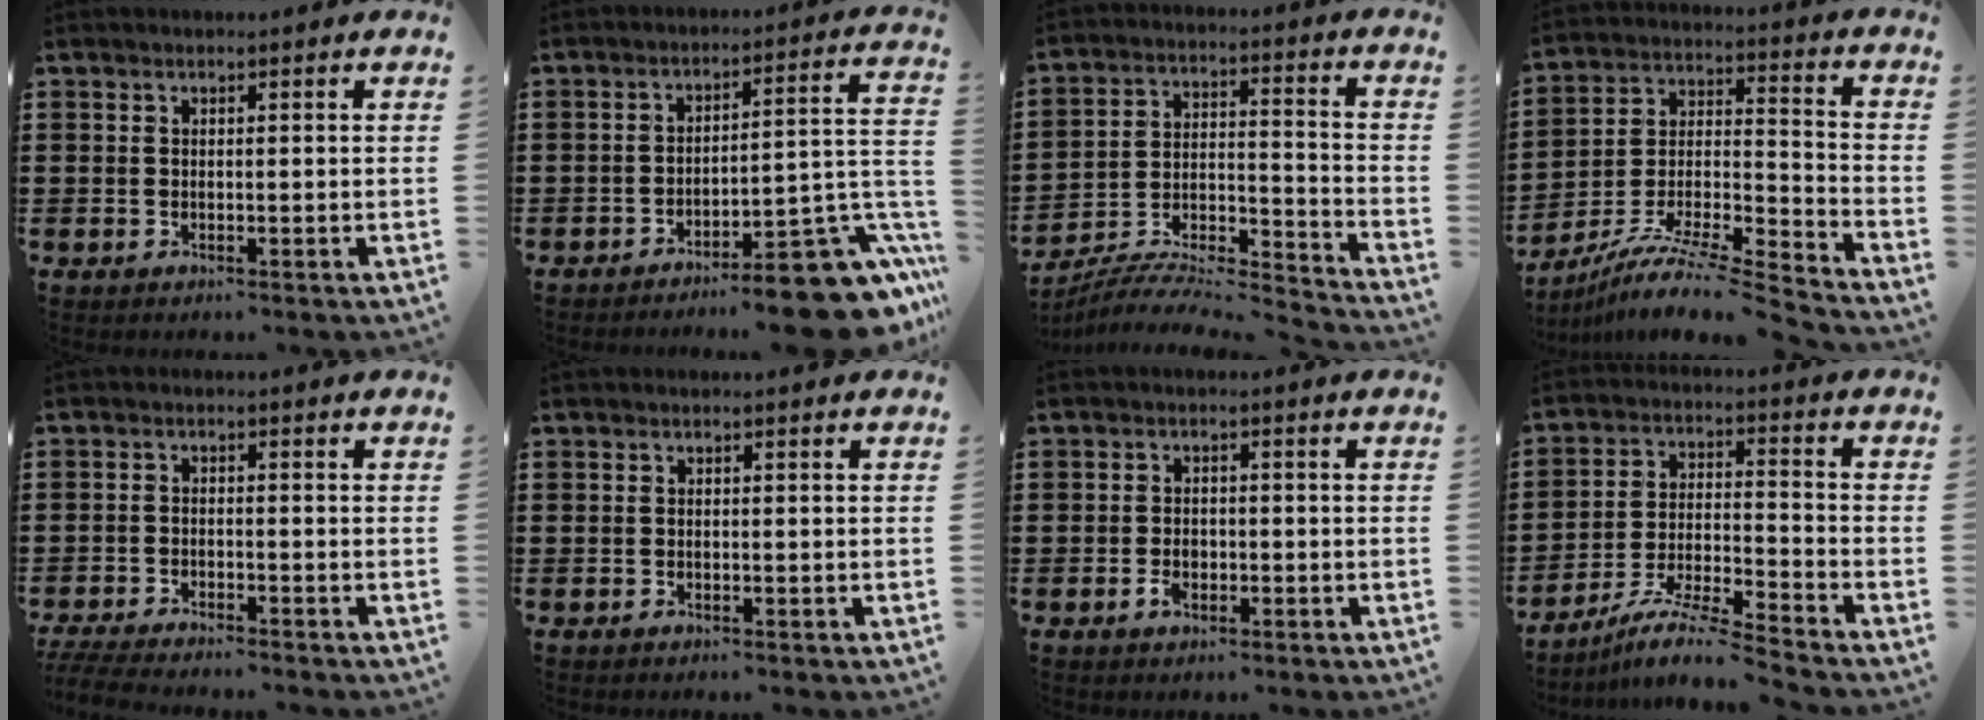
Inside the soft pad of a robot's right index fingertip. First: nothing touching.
{"total": 11.0, "force": [-8.3, 2.0, 6.8], "torque": [-0.076, 0.022, -0.153]}
{"total": 6.2, "force": [-5.8, 0.4, 2.2], "torque": [-0.046, -0.015, -0.118]}
{"total": 9.4, "force": [-8.2, 0.2, 4.5], "torque": [-0.086, -0.002, -0.169]}
{"total": 3.5, "force": [-3.4, 0.0, 0.7], "torque": [-0.026, -0.009, -0.073]}
{"total": 0.0}
{"total": 2.0, "force": [-1.0, 1.2, 1.3], "torque": [-0.027, 0.000, -0.018]}
{"total": 7.7, "force": [-6.9, -0.5, 3.3], "torque": [-0.069, -0.009, -0.138]}